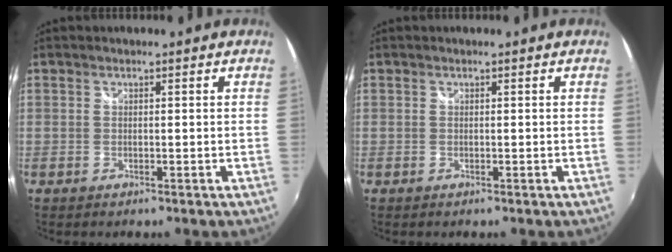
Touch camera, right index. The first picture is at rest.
{"total": 0.0}